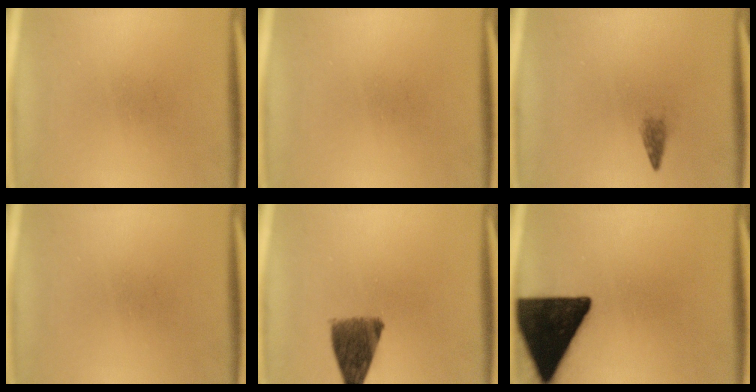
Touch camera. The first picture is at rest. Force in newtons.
{"total": 0.0}
{"total": 1.3}
{"total": 0.0}
{"total": 8.8}
{"total": 18.3}